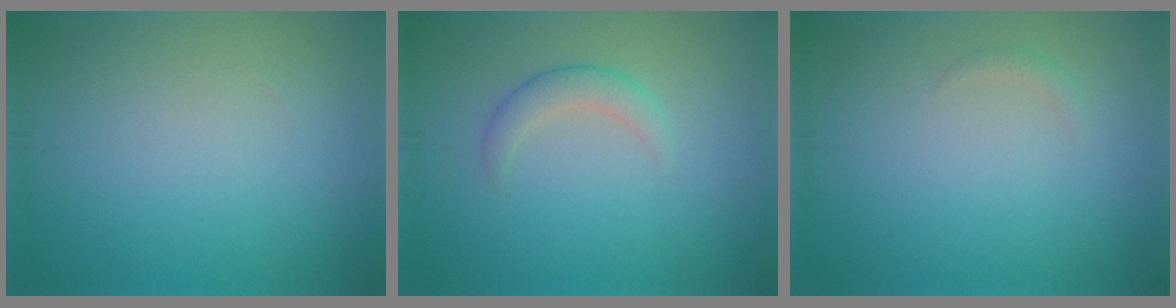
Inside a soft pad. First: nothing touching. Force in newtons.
{"total": 2.0, "press": 2.0, "slide": 0.1}
{"total": 0.7, "press": 0.7, "slide": 0.1}